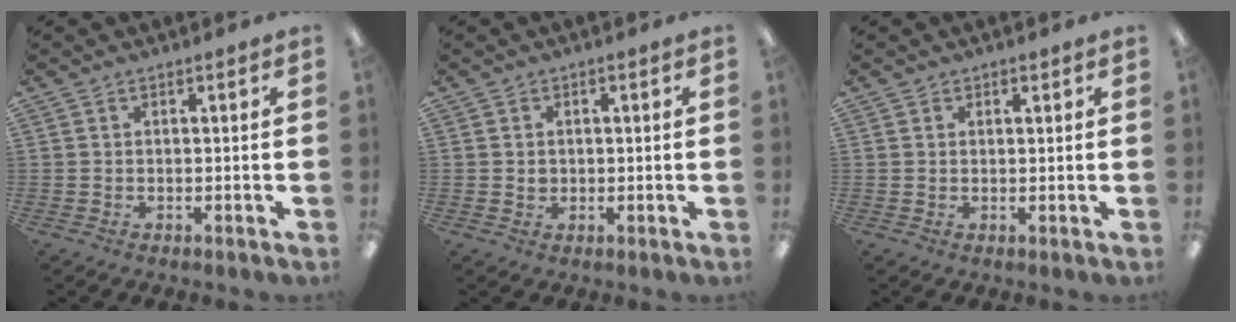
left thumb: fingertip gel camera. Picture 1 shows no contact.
{"total": 1.5, "force": [0.2, 1.4, 0.4], "torque": [-0.001, 0.002, 0.001]}
{"total": 1.1, "force": [0.8, 0.7, 0.2], "torque": [-0.005, 0.002, 0.015]}